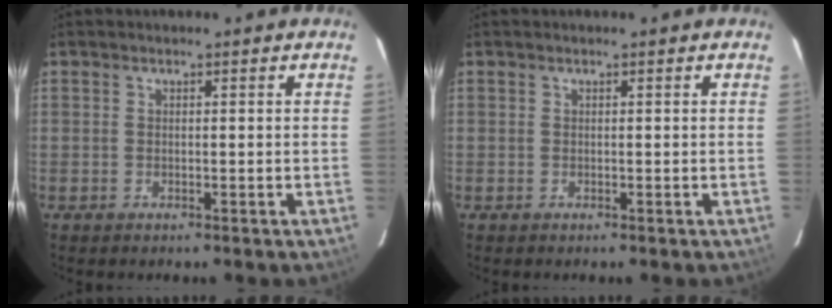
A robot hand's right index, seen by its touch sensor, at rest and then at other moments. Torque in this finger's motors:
{"motor_torque": [0.00, 0.00, 0.00, 0.00]}